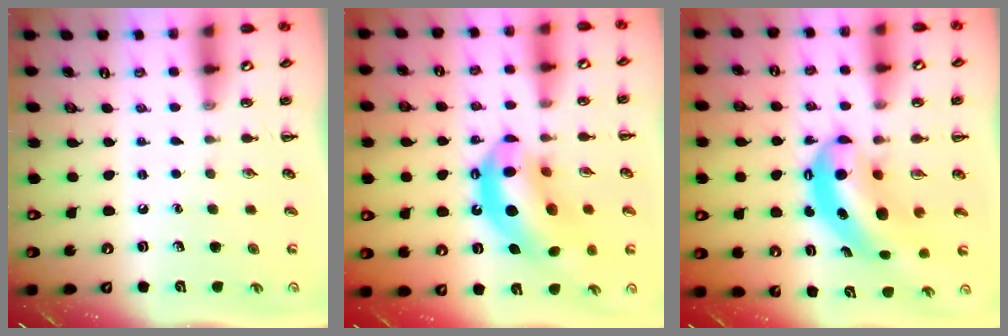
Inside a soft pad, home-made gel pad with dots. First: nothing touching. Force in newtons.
{"total": 16.5, "press": 15.9, "slide": 4.6}
{"total": 8.8, "press": 8.6, "slide": 1.9}